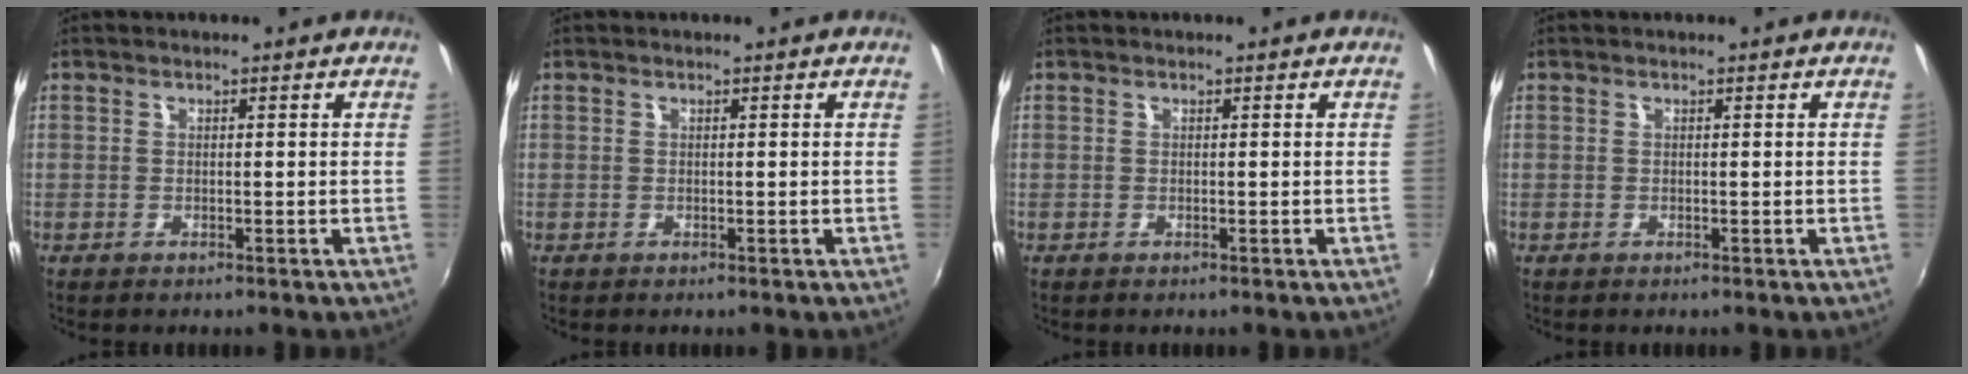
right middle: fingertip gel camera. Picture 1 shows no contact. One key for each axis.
{"total": 0.0}
{"total": 0.0}
{"total": 0.0}